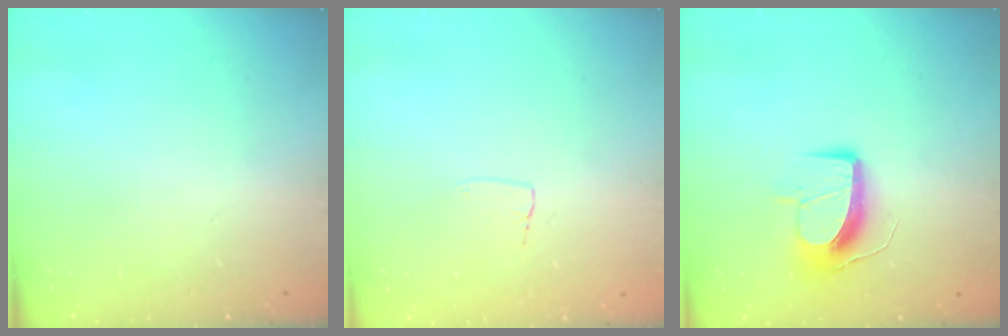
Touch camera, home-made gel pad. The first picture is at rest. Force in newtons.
{"total": 2.6, "press": 2.6, "slide": 0.1}
{"total": 10.6, "press": 10.6, "slide": 0.1}